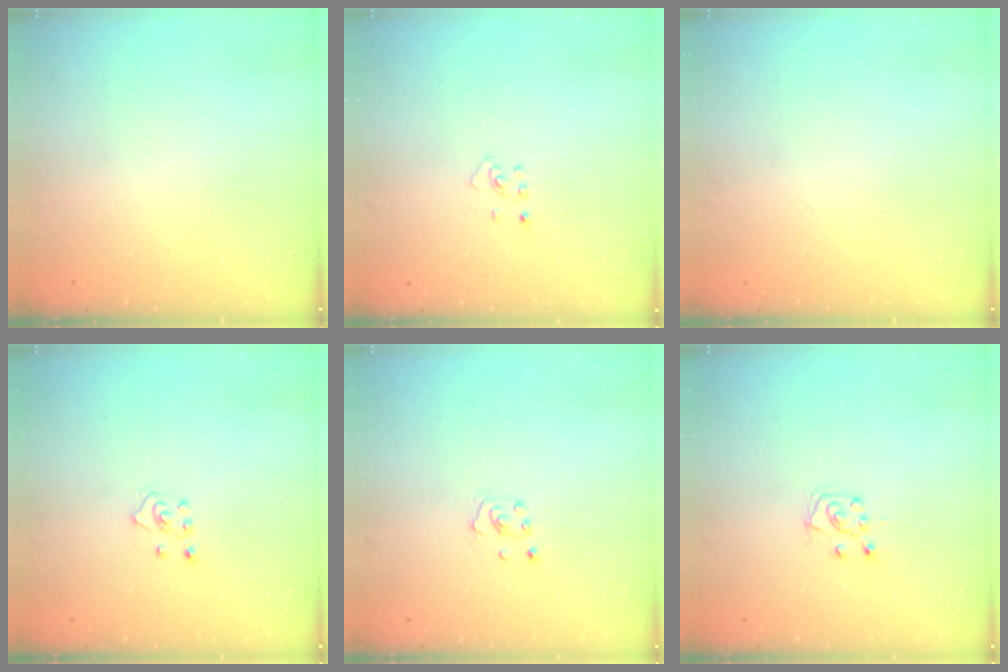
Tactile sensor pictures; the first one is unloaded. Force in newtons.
{"total": 2.7, "press": 2.7, "slide": 0.5}
{"total": 0.0}
{"total": 4.1, "press": 4.1, "slide": 0.5}
{"total": 2.8, "press": 2.8, "slide": 0.3}
{"total": 7.0, "press": 6.9, "slide": 0.6}